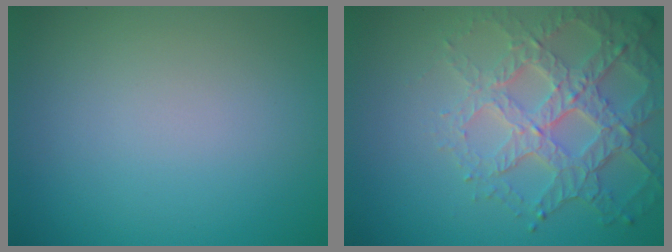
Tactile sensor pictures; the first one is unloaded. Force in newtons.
{"total": 5.9, "press": 4.7, "slide": 3.6}